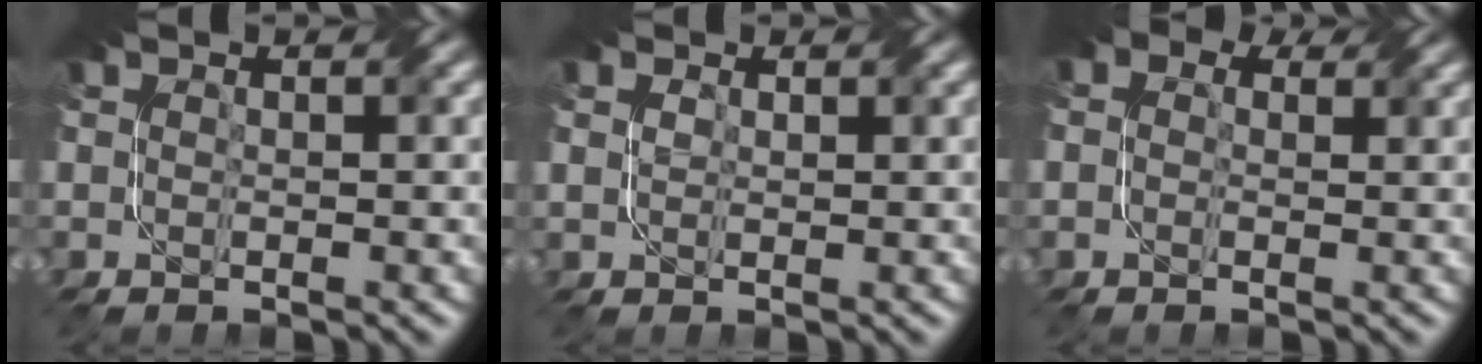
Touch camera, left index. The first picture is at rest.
{"total": 1.1, "force": [0.7, 0.7, 0.4], "torque": [-0.008, -0.003, 0.015]}
{"total": 4.7, "force": [2.3, 3.3, 2.5], "torque": [-0.037, 0.013, -0.001]}